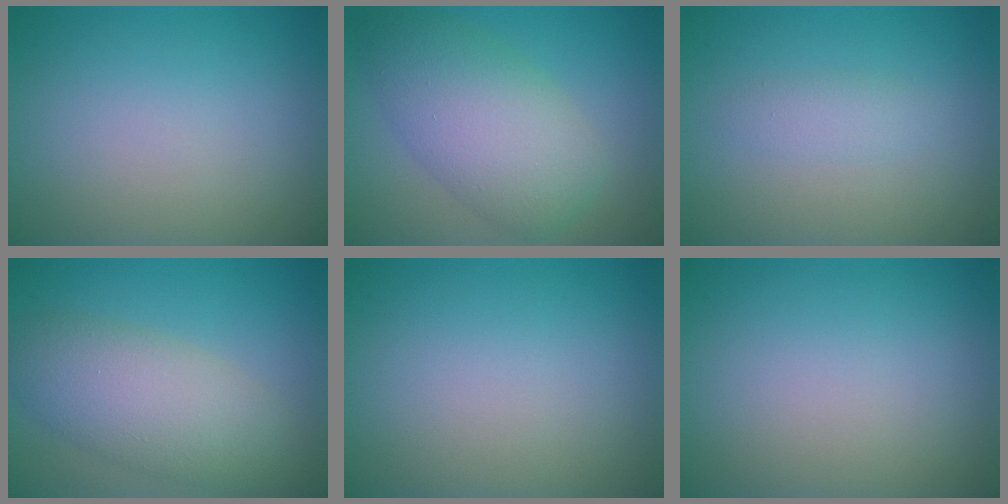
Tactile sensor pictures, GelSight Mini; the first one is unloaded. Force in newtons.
{"total": 6.9, "press": 6.9, "slide": 0.3}
{"total": 1.5, "press": 1.5, "slide": 0.1}
{"total": 6.0, "press": 6.0, "slide": 0.2}
{"total": 0.0}
{"total": 0.0}